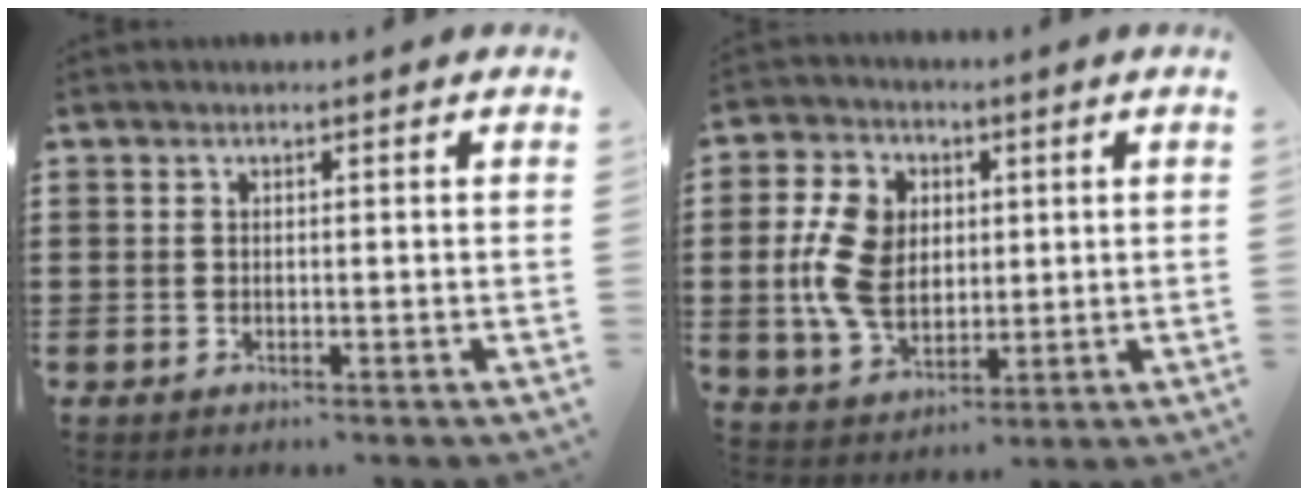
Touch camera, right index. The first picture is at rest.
{"total": 10.2, "force": [0.5, 7.3, 7.1], "torque": [-0.169, 0.009, 0.004]}